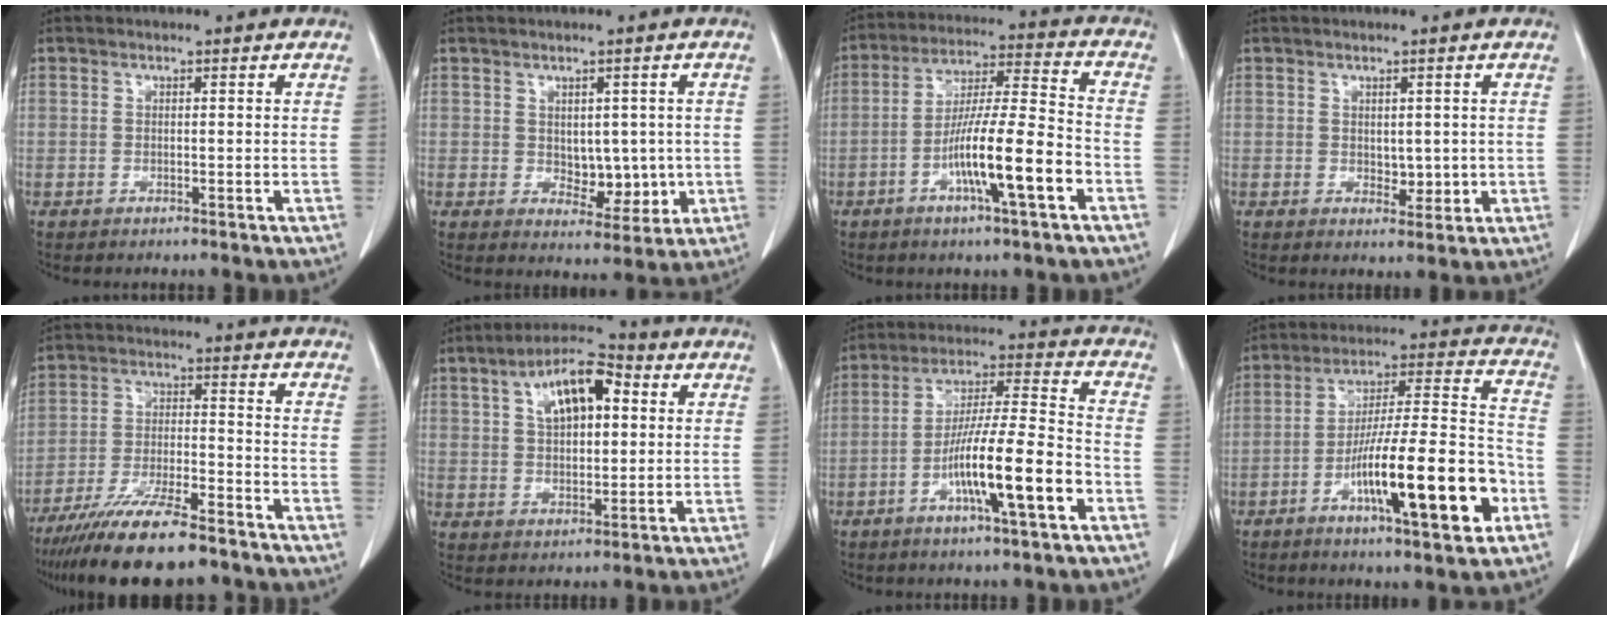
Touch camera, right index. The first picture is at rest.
{"total": 6.2, "force": [-0.1, 3.7, 5.0], "torque": [-0.059, -0.003, 0.014]}
{"total": 13.1, "force": [-5.1, 0.6, 12.1], "torque": [-0.216, 0.001, -0.089]}
{"total": 2.6, "force": [0.1, 1.7, 2.0], "torque": [-0.024, -0.005, 0.009]}
{"total": 15.9, "force": [-12.6, 2.5, 9.2], "torque": [-0.168, -0.026, -0.214]}
{"total": 10.7, "force": [3.6, 4.4, 9.1], "torque": [-0.160, 0.027, 0.058]}
{"total": 14.4, "force": [-5.6, 0.7, 13.2], "torque": [-0.234, -0.001, -0.097]}
{"total": 19.0, "force": [-7.5, 2.2, 17.4], "torque": [-0.275, 0.001, -0.115]}